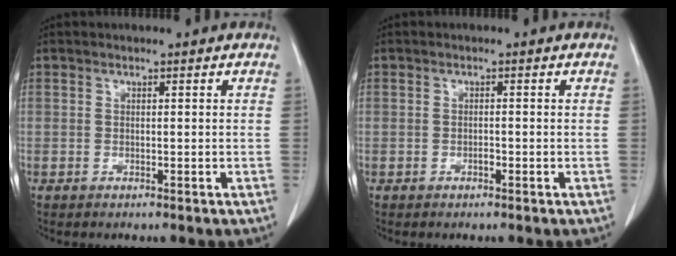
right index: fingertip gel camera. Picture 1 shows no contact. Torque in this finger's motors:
{"motor_torque": [0.18, 0.10, 0.07, 0.03]}